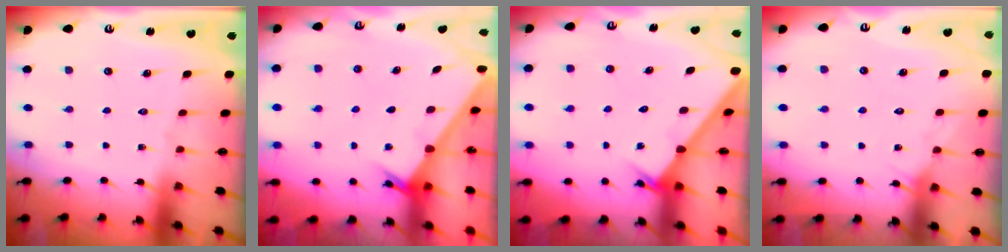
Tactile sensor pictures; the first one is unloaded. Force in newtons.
{"total": 2.6, "press": 2.6, "slide": 0.2}
{"total": 1.8, "press": 1.8, "slide": 0.2}
{"total": 6.0, "press": 6.0, "slide": 0.5}